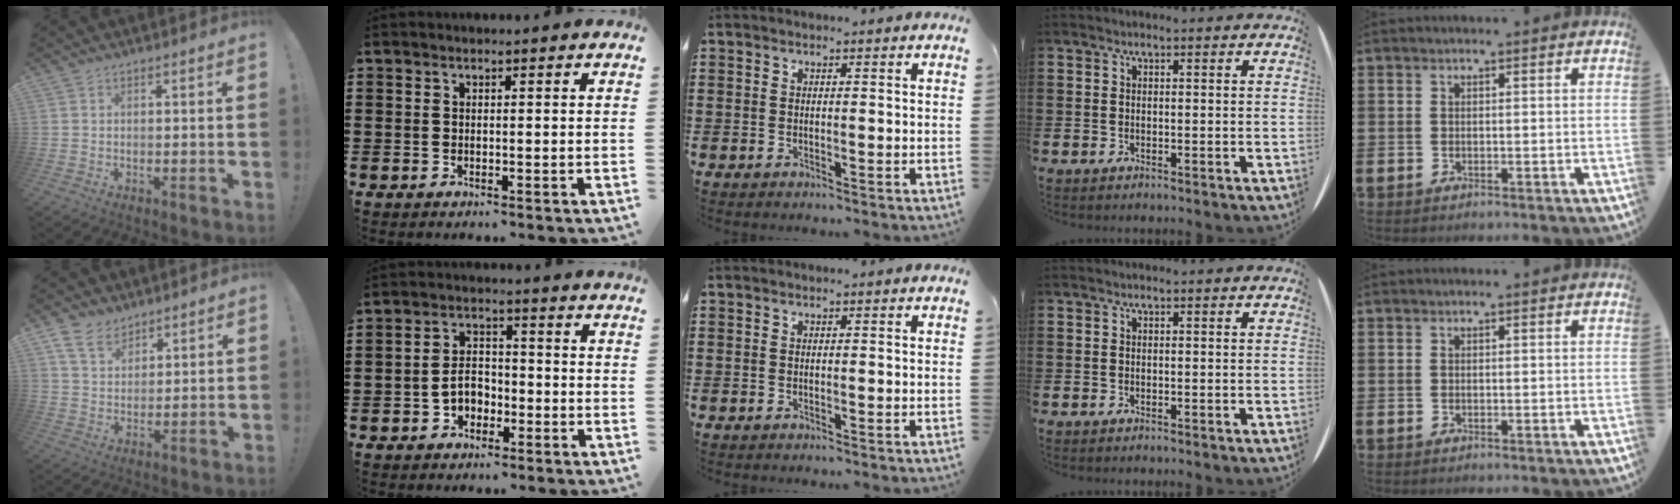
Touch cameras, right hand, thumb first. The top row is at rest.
{"thumb": {"total": 7.9, "force": [5.8, 4.7, 2.6], "torque": [-0.055, -0.028, 0.116]}, "index": {"total": 4.0, "force": [-1.7, 2.7, 2.5], "torque": [-0.058, 0.001, -0.034]}}